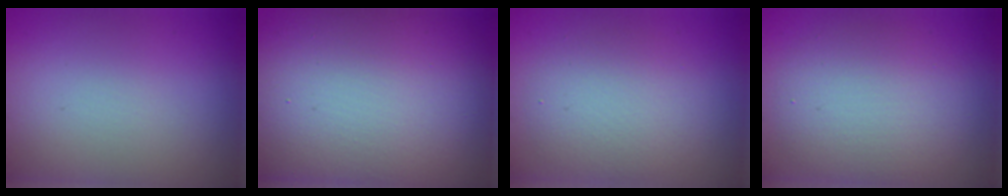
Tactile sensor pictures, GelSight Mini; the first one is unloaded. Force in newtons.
{"total": 17.6, "press": 17.6, "slide": 1.1}
{"total": 4.3, "press": 4.3, "slide": 0.2}
{"total": 5.7, "press": 5.7, "slide": 0.5}